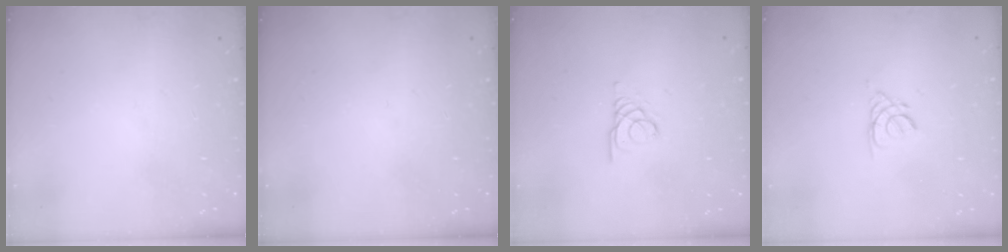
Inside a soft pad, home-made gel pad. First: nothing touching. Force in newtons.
{"total": 0.0}
{"total": 3.1, "press": 3.1, "slide": 0.2}
{"total": 2.1, "press": 2.0, "slide": 0.4}